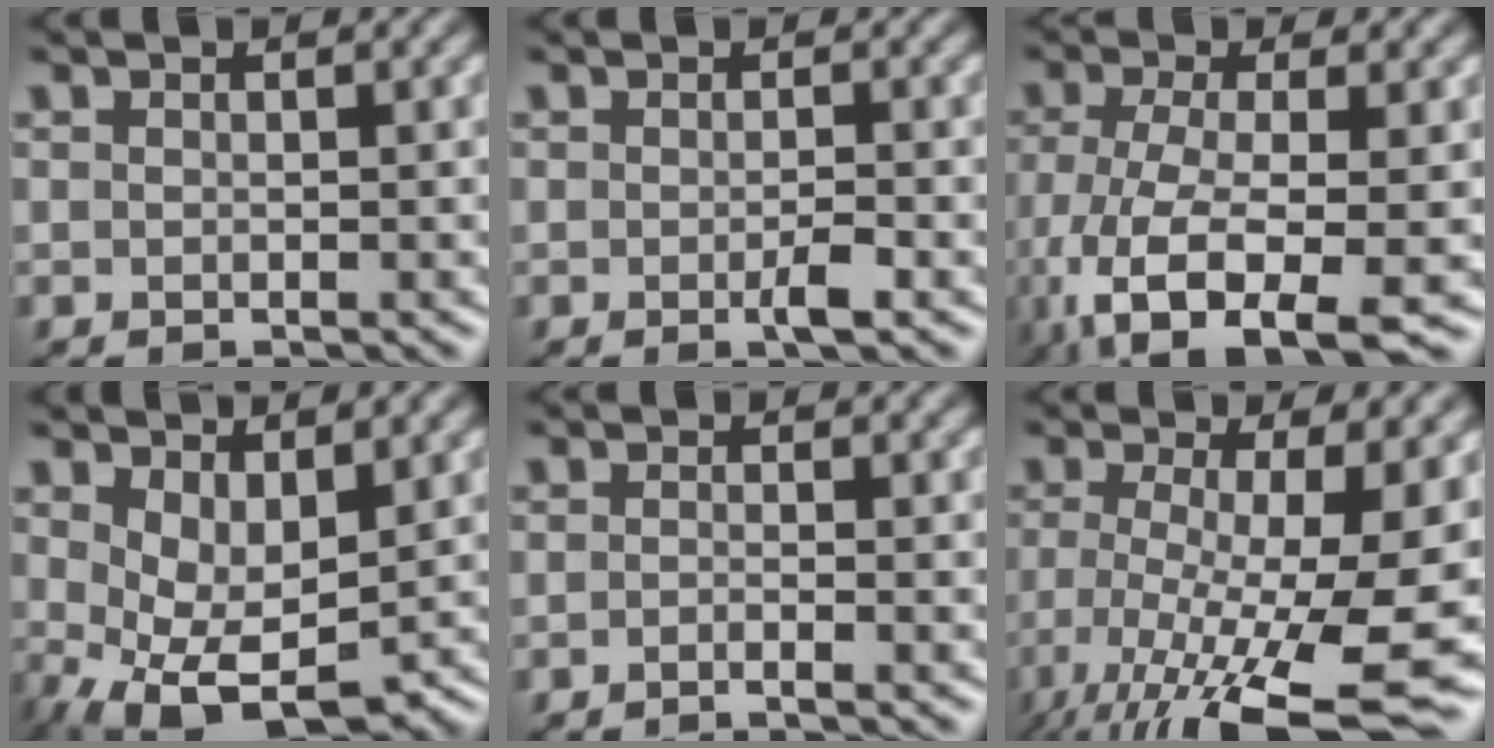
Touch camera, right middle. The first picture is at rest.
{"total": 1.6, "force": [-0.7, 0.2, 1.5], "torque": [-0.026, -0.004, -0.013]}
{"total": 9.7, "force": [-4.7, 3.4, 7.8], "torque": [-0.160, -0.024, -0.081]}
{"total": 6.0, "force": [-0.2, 3.3, 5.0], "torque": [-0.109, -0.017, 0.012]}
{"total": 1.4, "force": [-0.8, 0.4, 1.0], "torque": [-0.008, -0.006, -0.024]}
{"total": 15.1, "force": [-6.2, 4.3, 13.1], "torque": [-0.249, -0.035, -0.085]}